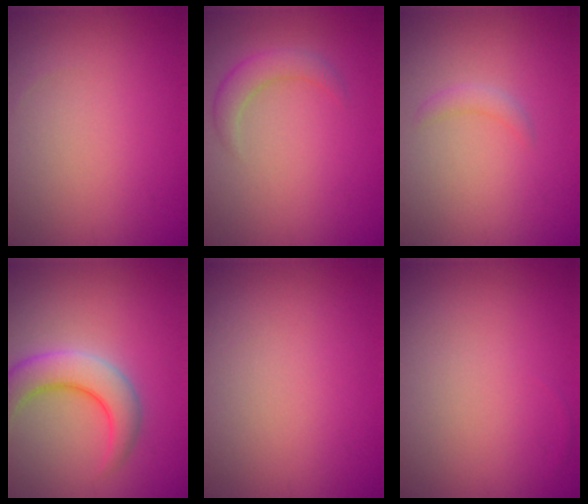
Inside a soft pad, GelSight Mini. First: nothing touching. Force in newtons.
{"total": 2.3, "press": 2.3, "slide": 0.1}
{"total": 1.1, "press": 1.1, "slide": 0.1}
{"total": 5.2, "press": 5.2, "slide": 0.3}
{"total": 0.0}
{"total": 0.0}